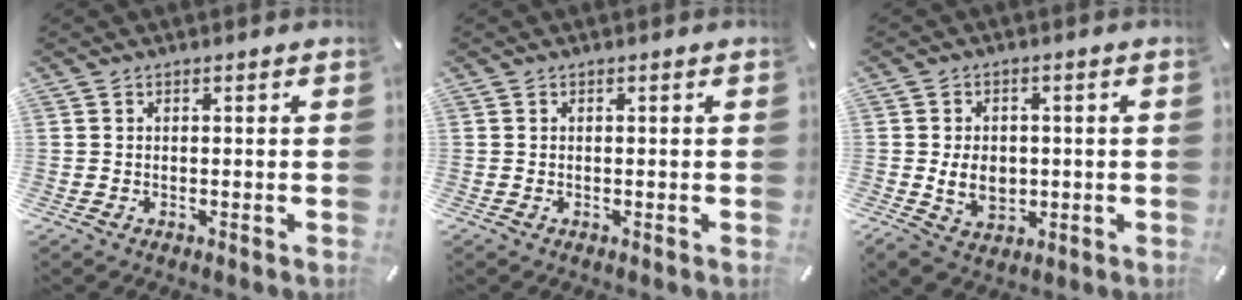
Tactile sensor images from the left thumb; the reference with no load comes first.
{"total": 0.0}
{"total": 7.2, "force": [-0.7, 5.9, 4.1], "torque": [-0.082, 0.001, -0.013]}